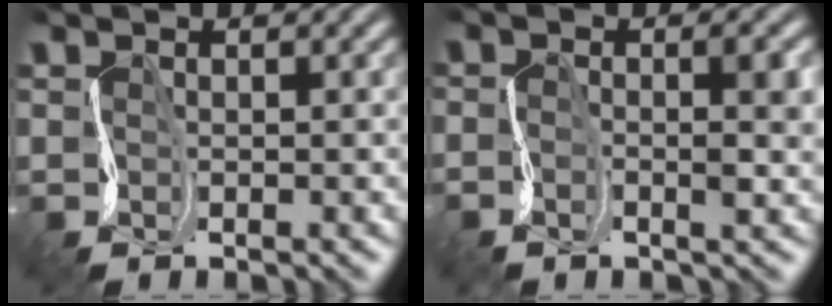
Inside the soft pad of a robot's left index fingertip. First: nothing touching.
{"total": 2.3, "force": [-1.2, 0.5, 1.9], "torque": [-0.044, -0.002, -0.029]}